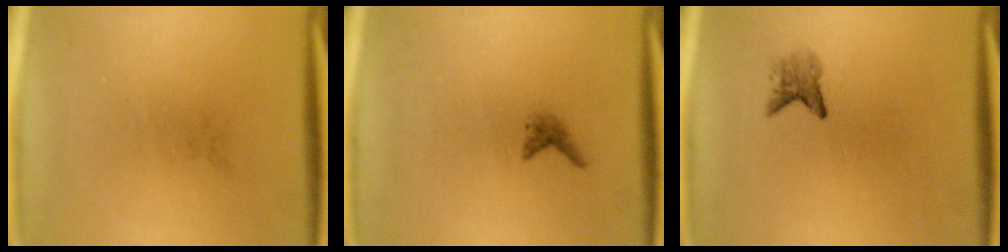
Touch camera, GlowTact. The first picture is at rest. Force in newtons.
{"total": 1.0}
{"total": 2.0}